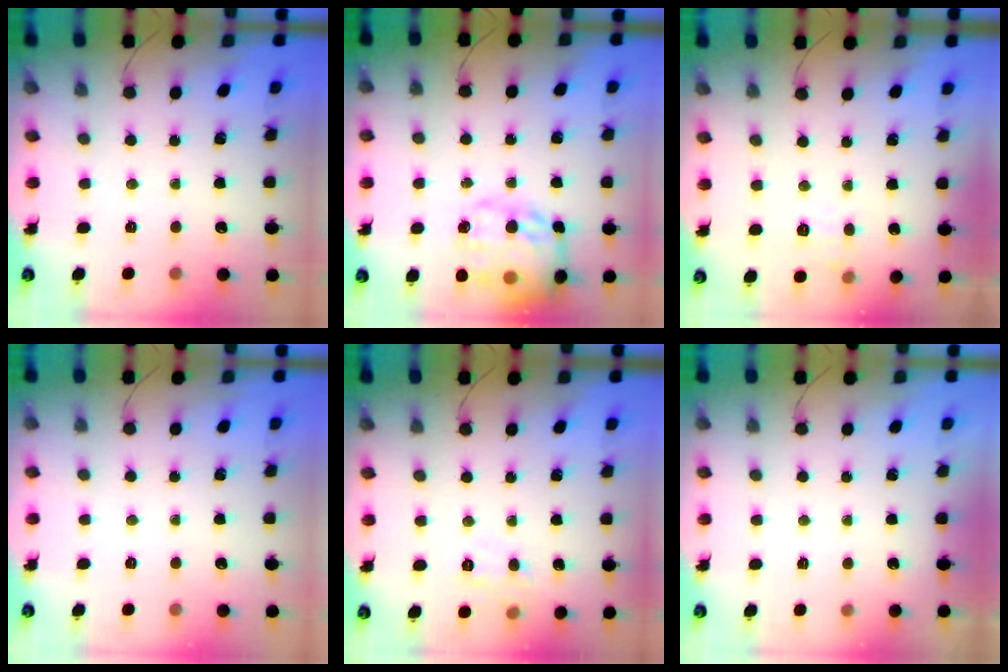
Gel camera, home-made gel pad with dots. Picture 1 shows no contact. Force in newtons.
{"total": 23.4, "press": 23.1, "slide": 3.5}
{"total": 5.3, "press": 5.1, "slide": 1.5}
{"total": 0.0}
{"total": 7.3, "press": 7.2, "slide": 1.4}
{"total": 1.8, "press": 1.7, "slide": 0.3}